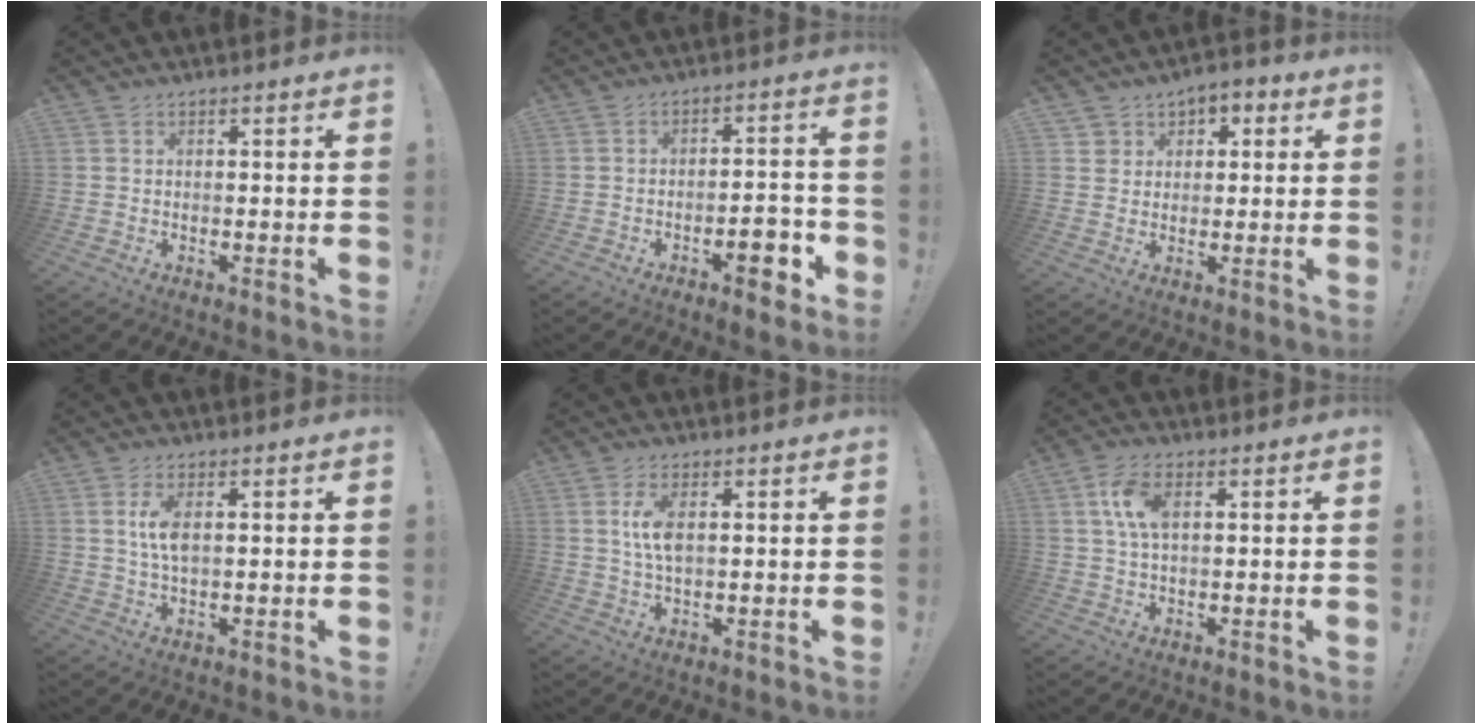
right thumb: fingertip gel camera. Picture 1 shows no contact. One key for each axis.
{"total": 8.6, "fx": -4.5, "fy": 3.1, "fz": 6.6, "tx": -0.076, "ty": 0.019, "tz": -0.075}
{"total": 4.5, "fx": 1.3, "fy": 4.3, "fz": 0.7, "tx": -0.008, "ty": -0.009, "tz": 0.023}
{"total": 5.4, "fx": 1.2, "fy": 2.3, "fz": 4.8, "tx": -0.093, "ty": 0.000, "tz": 0.017}
{"total": 6.0, "fx": 1.3, "fy": 2.6, "fz": 5.2, "tx": -0.102, "ty": 0.000, "tz": 0.020}
{"total": 8.0, "fx": 2.3, "fy": 4.4, "fz": 6.3, "tx": -0.135, "ty": 0.005, "tz": 0.041}